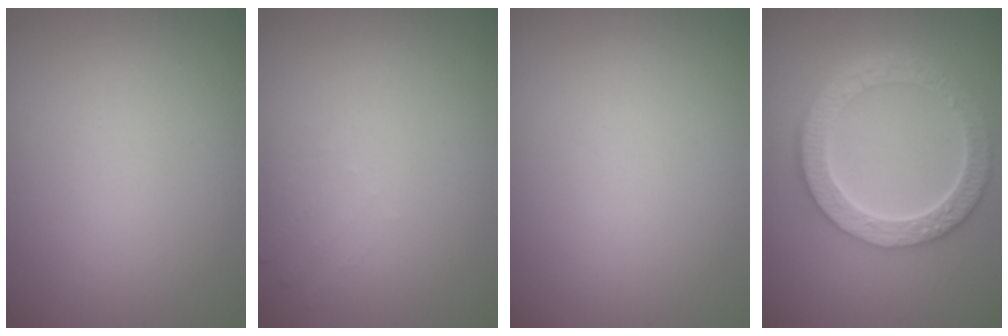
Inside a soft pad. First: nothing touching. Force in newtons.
{"total": 0.8, "press": 0.8, "slide": 0.2}
{"total": 0.0}
{"total": 6.3, "press": 4.8, "slide": 4.0}